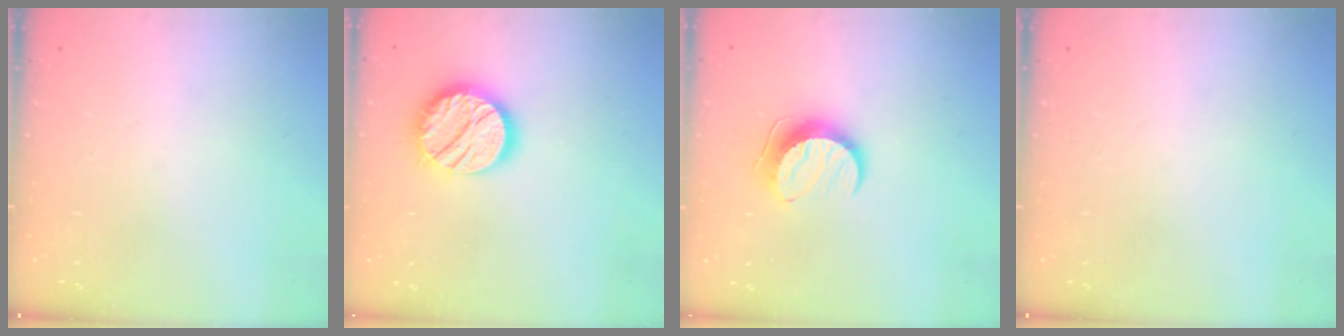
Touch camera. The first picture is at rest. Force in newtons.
{"total": 15.4, "press": 15.3, "slide": 1.2}
{"total": 9.8, "press": 9.8, "slide": 0.1}
{"total": 0.0}